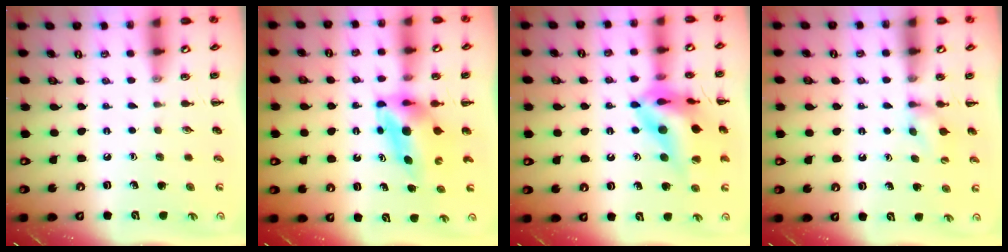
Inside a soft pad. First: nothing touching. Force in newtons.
{"total": 5.3, "press": 5.2, "slide": 0.9}
{"total": 17.9, "press": 17.5, "slide": 3.6}
{"total": 5.1, "press": 4.8, "slide": 1.7}